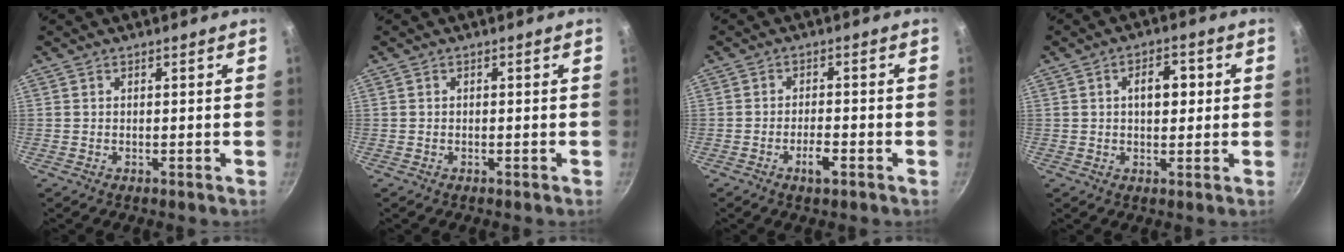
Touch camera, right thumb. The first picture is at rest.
{"total": 0.0}
{"total": 3.6, "force": [-1.9, 1.2, 2.9], "torque": [-0.045, 0.014, -0.033]}
{"total": 5.9, "force": [0.9, 3.4, 4.7], "torque": [-0.046, 0.007, 0.009]}